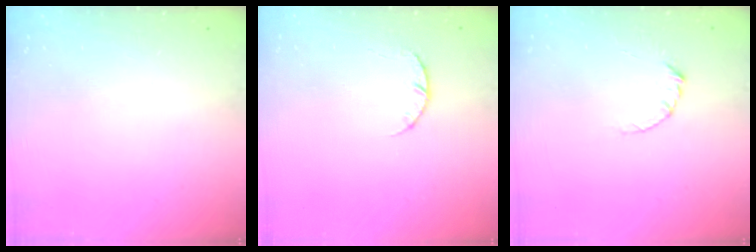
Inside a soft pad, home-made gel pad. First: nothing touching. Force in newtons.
{"total": 3.4, "press": 3.4, "slide": 0.5}
{"total": 3.2, "press": 3.2, "slide": 0.3}